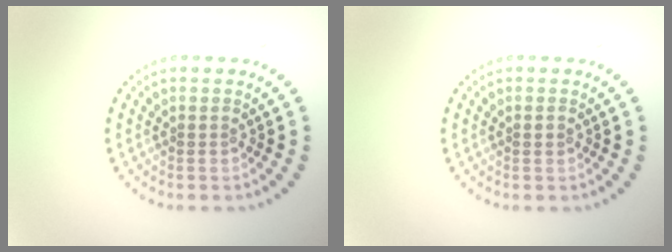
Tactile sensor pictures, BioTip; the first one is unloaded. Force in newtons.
{"total": 0.7, "press": 0.7, "slide": 0.1}